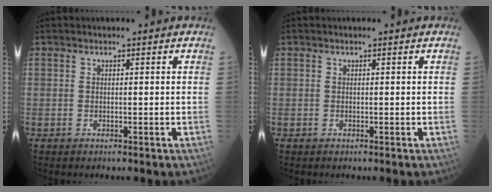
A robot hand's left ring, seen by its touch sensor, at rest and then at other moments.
{"total": 0.0}